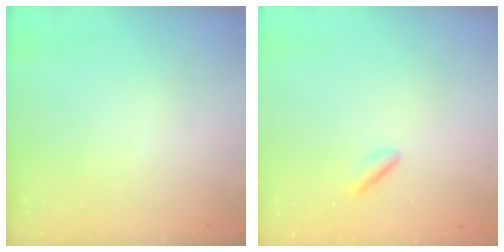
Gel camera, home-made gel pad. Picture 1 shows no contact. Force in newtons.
{"total": 1.7, "press": 1.3, "slide": 1.1}